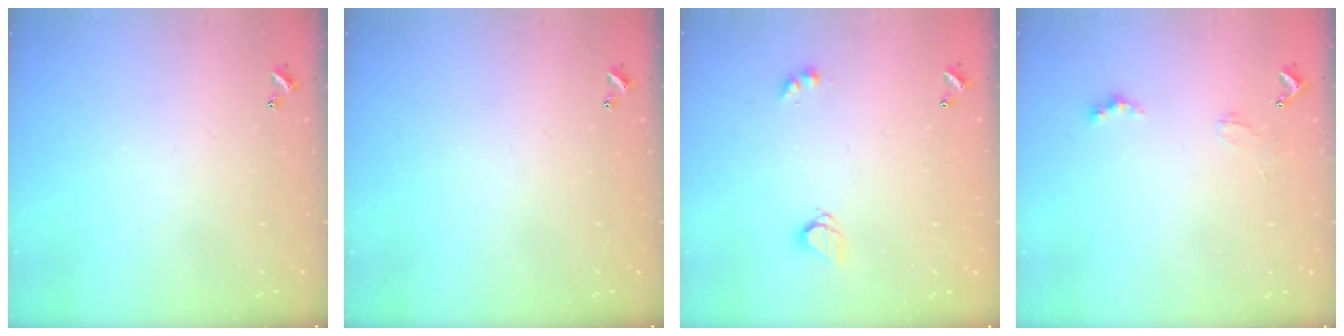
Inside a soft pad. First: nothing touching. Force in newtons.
{"total": 0.0}
{"total": 3.3, "press": 3.2, "slide": 0.4}
{"total": 1.5, "press": 1.5, "slide": 0.5}